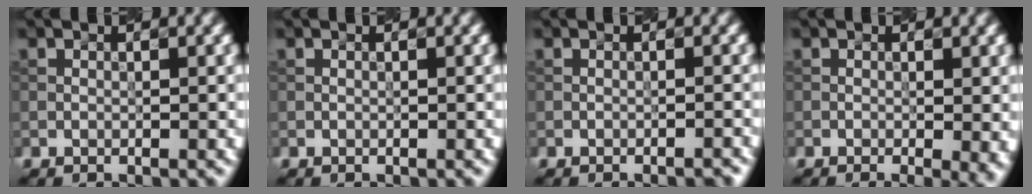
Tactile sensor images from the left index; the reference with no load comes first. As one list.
[{"total": 0.0}, {"total": 1.3, "force": [-0.9, 0.4, 0.9], "torque": [0.011, 0.010, -0.023]}, {"total": 4.5, "force": [-1.0, 1.5, 4.1], "torque": [-0.042, -0.007, -0.004]}]